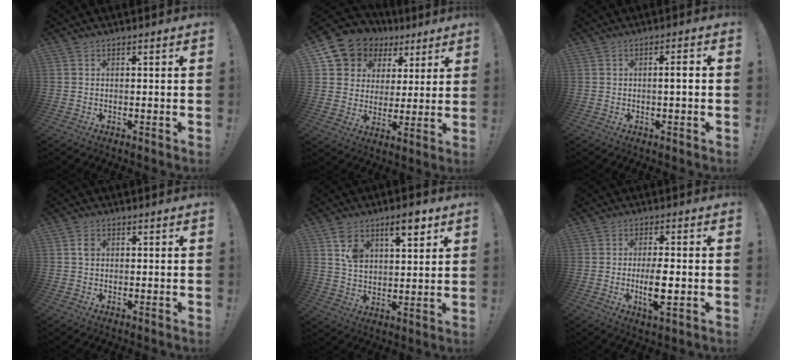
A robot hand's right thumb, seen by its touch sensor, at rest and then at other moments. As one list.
[{"total": 9.7, "force": [5.3, 7.8, 2.2], "torque": [-0.049, -0.043, 0.111]}, {"total": 2.7, "force": [-0.5, 0.1, 2.7], "torque": [-0.051, 0.003, -0.013]}, {"total": 1.5, "force": [0.1, 1.3, 0.8], "torque": [-0.008, 0.002, -0.001]}, {"total": 9.7, "force": [5.9, 4.9, 5.9], "torque": [-0.092, -0.021, 0.106]}, {"total": 8.2, "force": [-1.3, 2.1, 7.8], "torque": [-0.147, -0.011, -0.027]}]